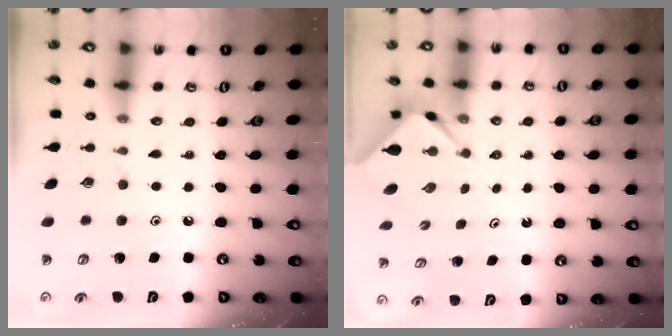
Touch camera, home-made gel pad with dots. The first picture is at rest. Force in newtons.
{"total": 2.6, "press": 2.6, "slide": 0.3}